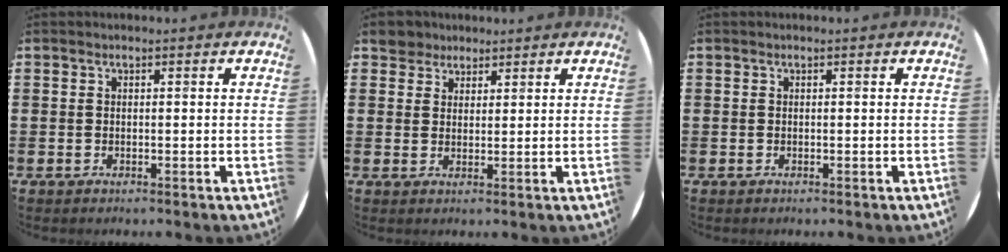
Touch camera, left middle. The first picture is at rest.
{"total": 3.3, "force": [2.8, 1.7, 0.0], "torque": [-0.002, 0.002, 0.054]}
{"total": 0.0}